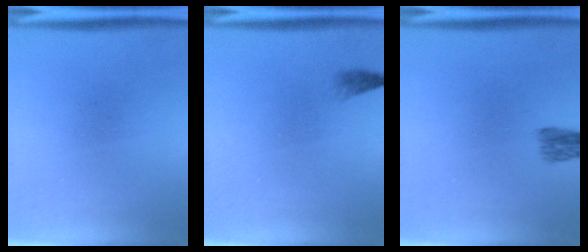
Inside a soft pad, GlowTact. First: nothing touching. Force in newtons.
{"total": 1.1}
{"total": 2.5}